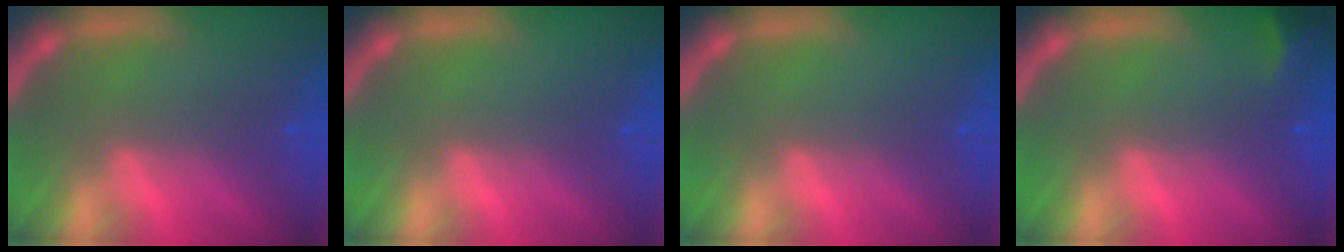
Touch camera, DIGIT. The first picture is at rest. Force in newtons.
{"total": 0.0}
{"total": 0.0}
{"total": 1.9}